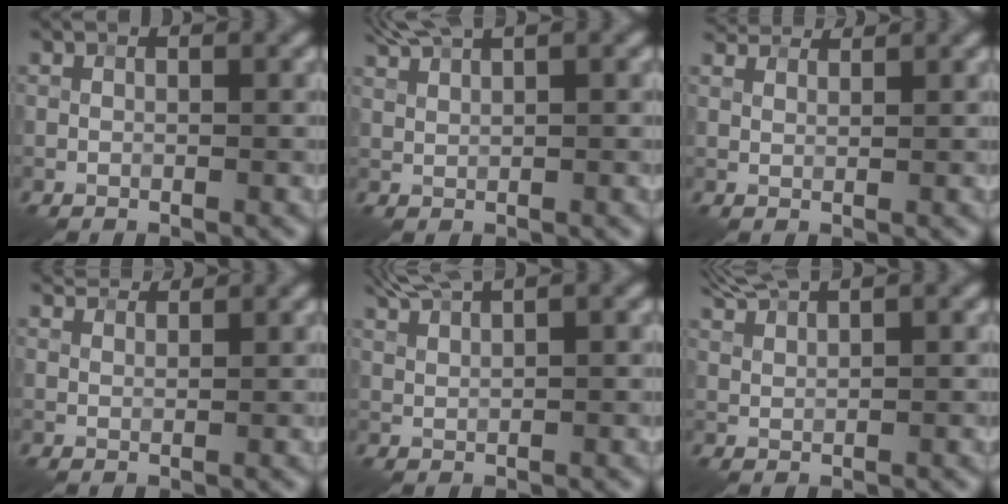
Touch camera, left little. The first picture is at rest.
{"total": 3.0, "force": [2.4, 0.4, 1.7], "torque": [-0.036, 0.005, 0.048]}
{"total": 3.7, "force": [3.2, 1.0, 1.4], "torque": [-0.036, -0.002, 0.058]}
{"total": 2.8, "force": [2.5, 0.6, 1.1], "torque": [-0.025, -0.004, 0.043]}
{"total": 3.5, "force": [2.7, 0.5, 2.1], "torque": [-0.043, 0.006, 0.051]}
{"total": 3.0, "force": [2.6, 0.3, 1.5], "torque": [-0.033, 0.006, 0.053]}